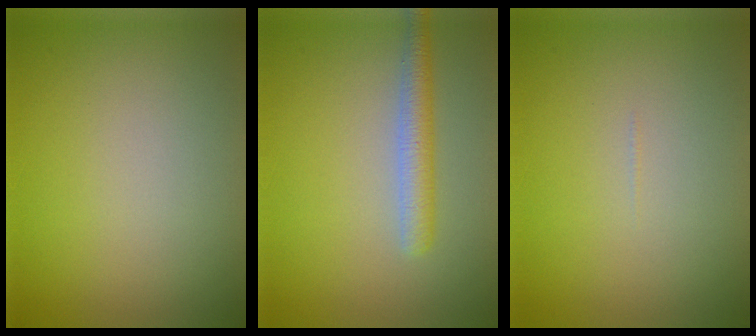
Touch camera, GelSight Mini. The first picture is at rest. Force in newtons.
{"total": 2.6, "press": 2.6, "slide": 0.1}
{"total": 0.0}